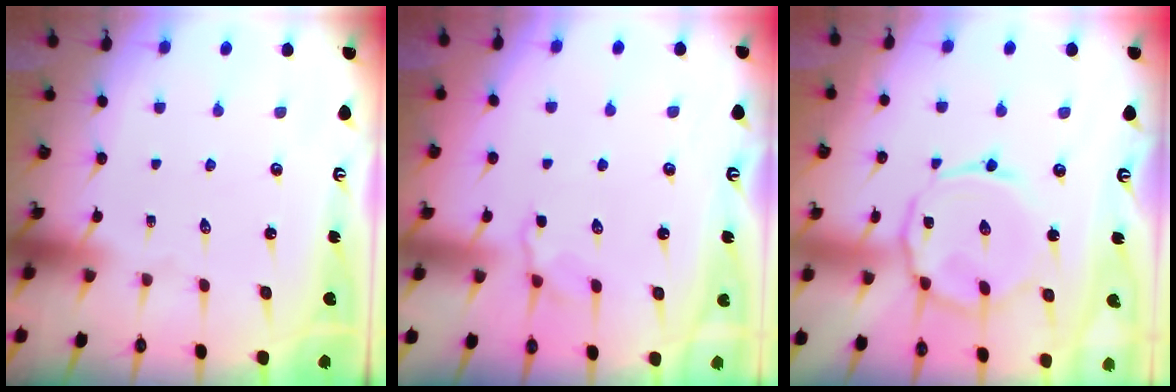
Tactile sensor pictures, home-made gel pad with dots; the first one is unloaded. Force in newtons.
{"total": 4.3, "press": 3.8, "slide": 1.9}
{"total": 10.8, "press": 10.7, "slide": 1.0}